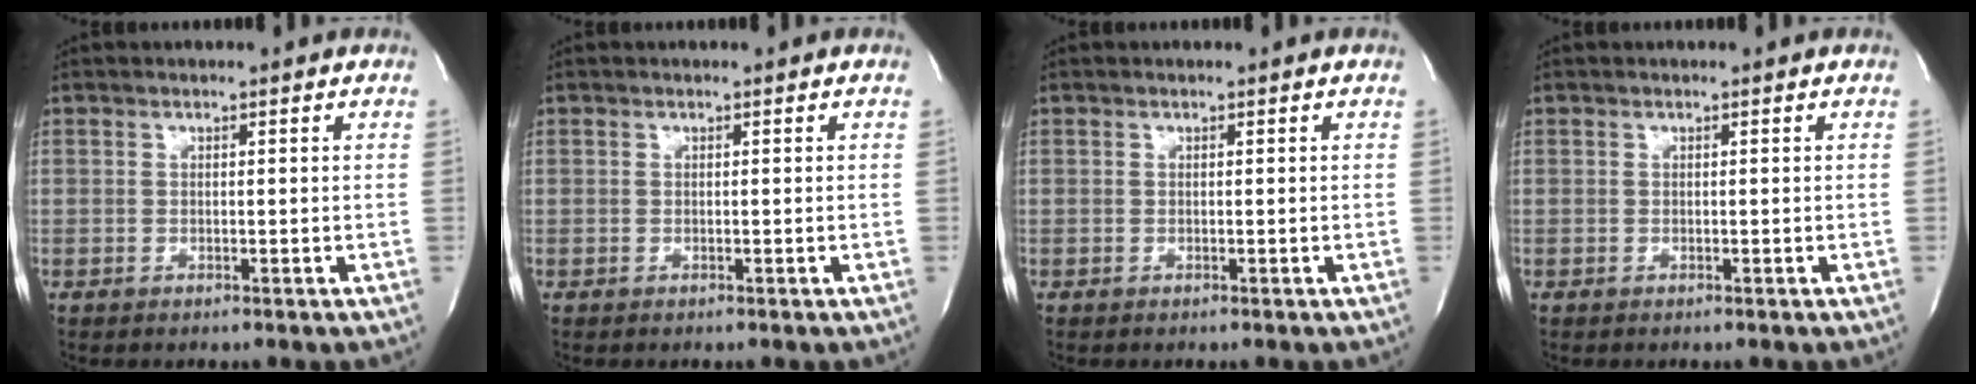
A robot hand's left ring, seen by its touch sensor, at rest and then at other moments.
{"total": 0.0}
{"total": 0.0}
{"total": 0.0}